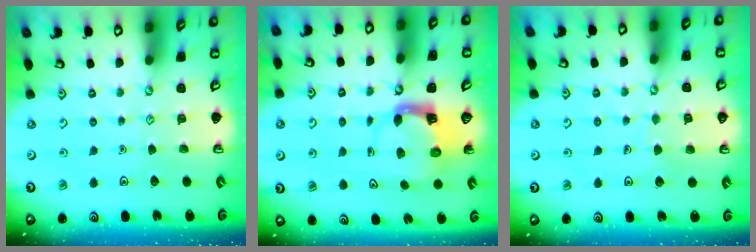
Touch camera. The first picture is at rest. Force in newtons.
{"total": 4.2, "press": 4.2, "slide": 0.6}
{"total": 3.5, "press": 3.5, "slide": 0.3}